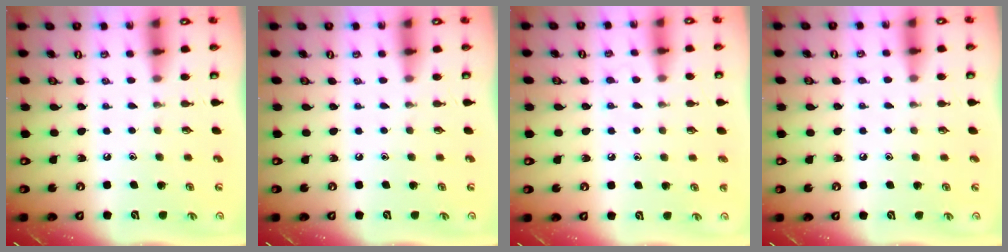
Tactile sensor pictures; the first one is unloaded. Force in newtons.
{"total": 0.0}
{"total": 4.9, "press": 4.9, "slide": 0.5}
{"total": 3.2, "press": 3.2, "slide": 0.4}